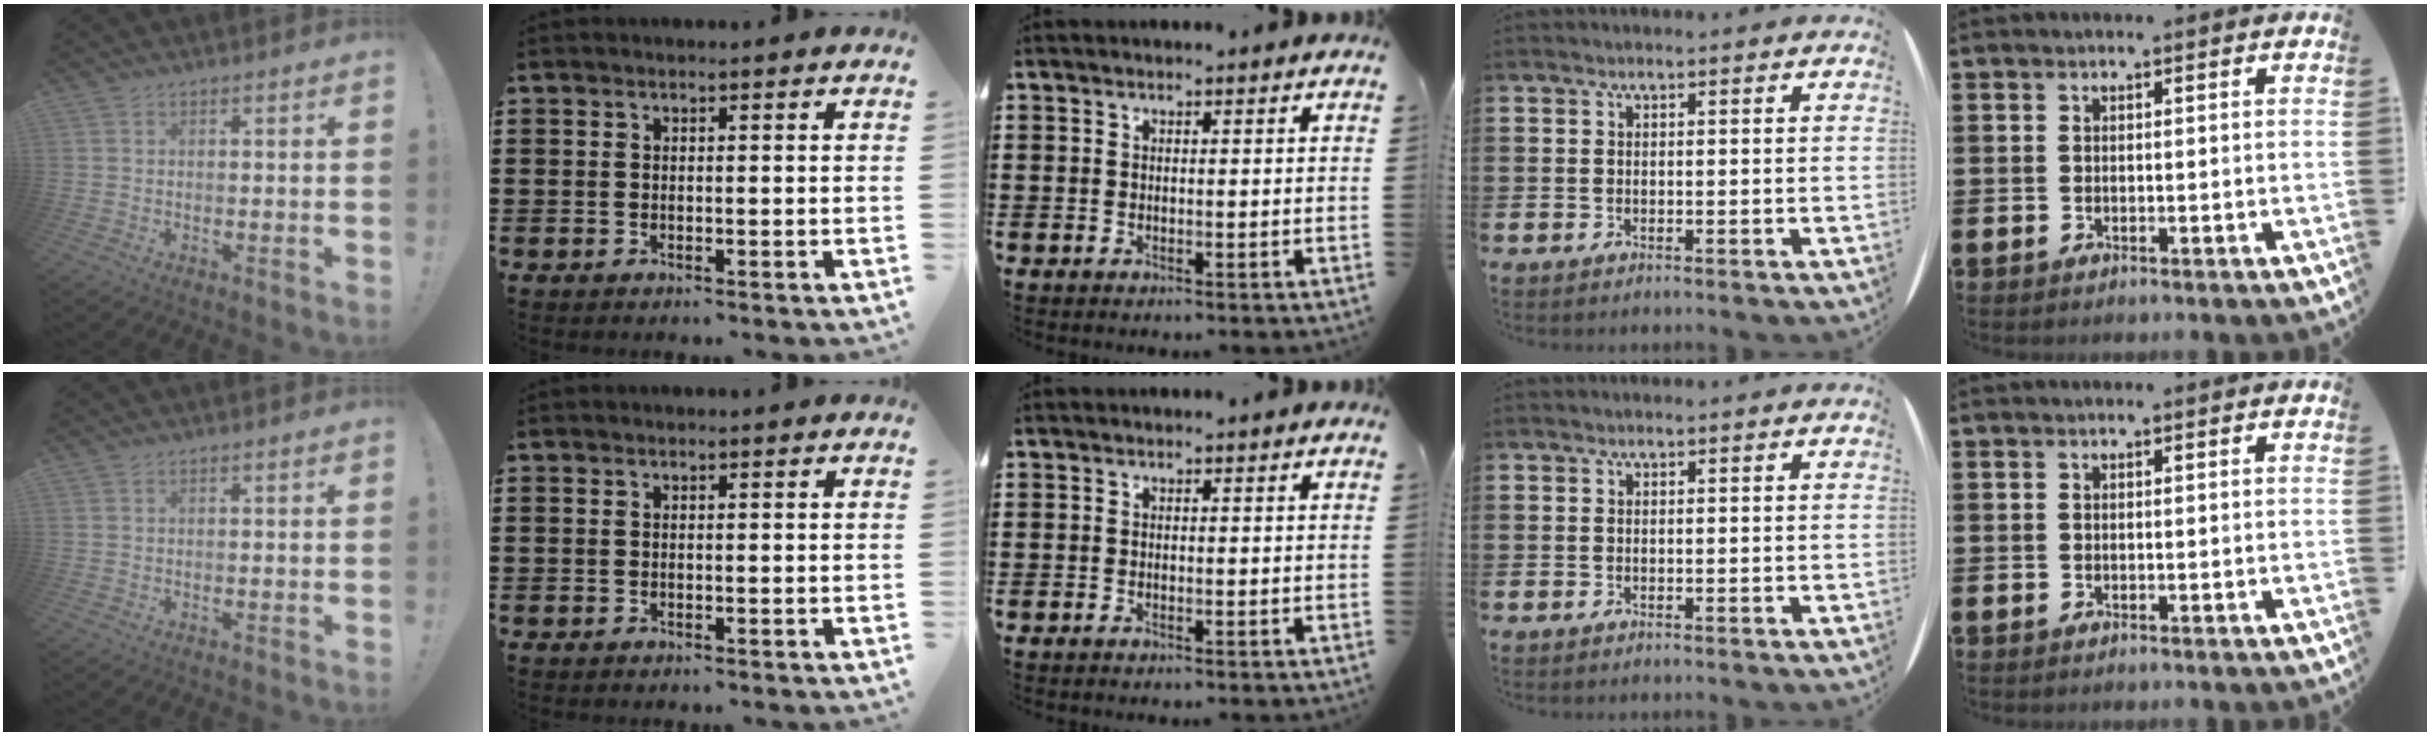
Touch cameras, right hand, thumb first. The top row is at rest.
{}